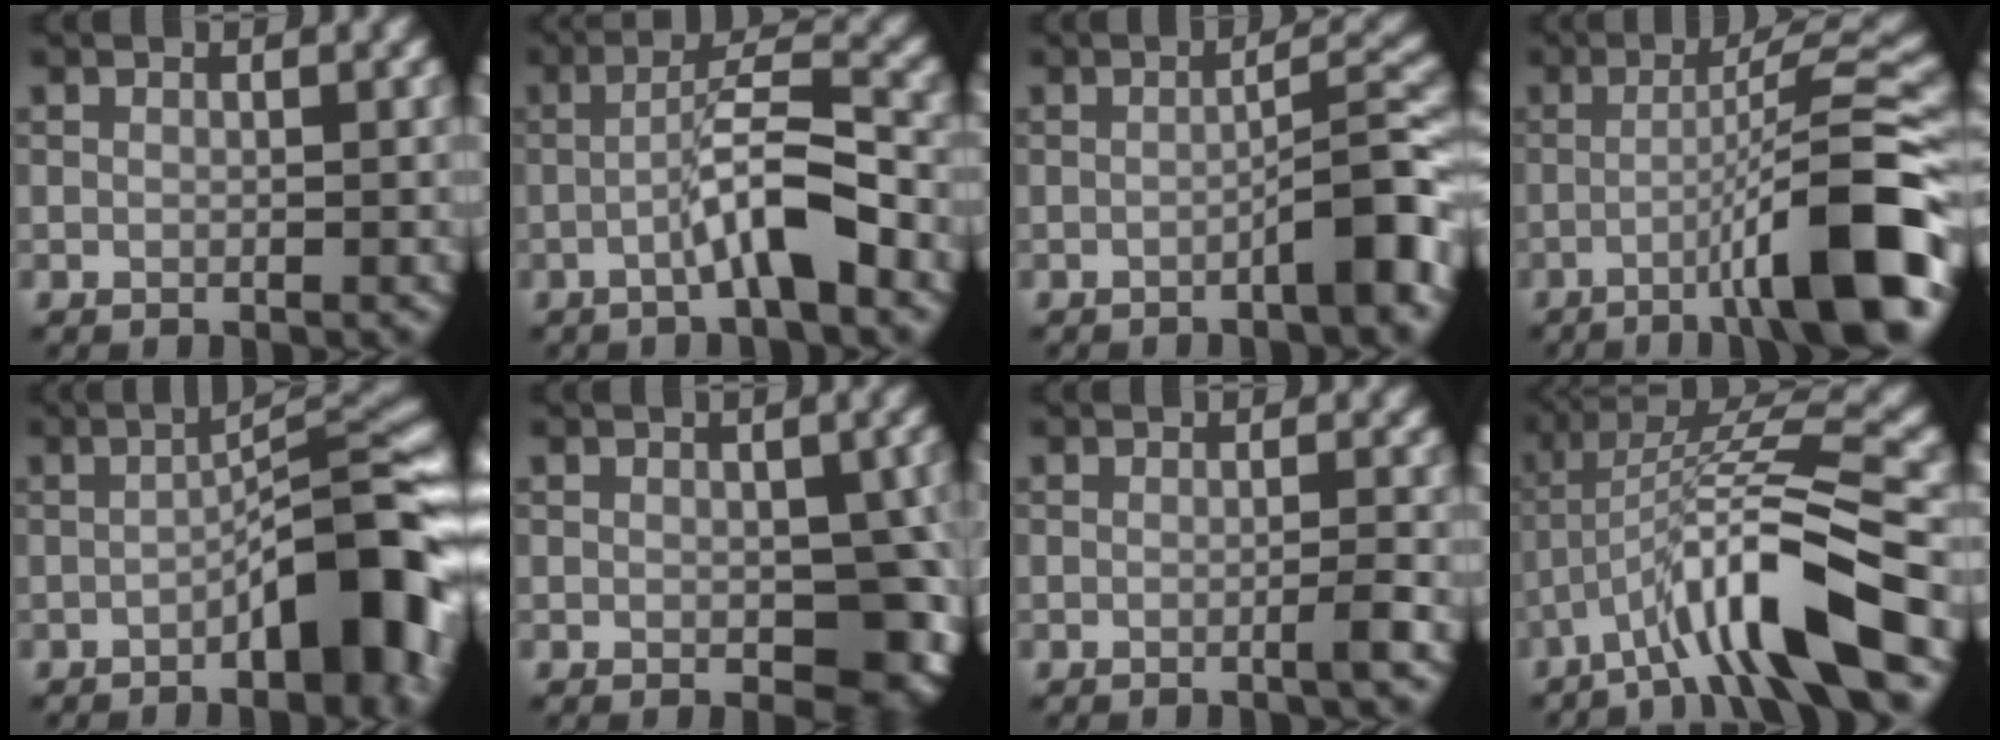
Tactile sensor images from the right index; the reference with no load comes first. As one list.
[{"total": 5.8, "force": [-2.0, 0.9, 5.4], "torque": [-0.089, 0.018, -0.042]}, {"total": 4.7, "force": [-2.2, 0.5, 4.1], "torque": [-0.057, 0.022, -0.037]}, {"total": 10.8, "force": [-4.3, 1.2, 9.8], "torque": [-0.127, 0.026, -0.070]}, {"total": 10.1, "force": [-3.6, 2.7, 9.1], "torque": [-0.112, 0.019, -0.057]}, {"total": 7.3, "force": [-0.8, 4.2, 5.9], "torque": [-0.079, -0.015, -0.001]}, {"total": 1.4, "force": [-0.5, 0.1, 1.3], "torque": [-0.018, 0.004, -0.016]}, {"total": 9.5, "force": [-4.9, 1.4, 8.0], "torque": [-0.145, 0.016, -0.089]}]